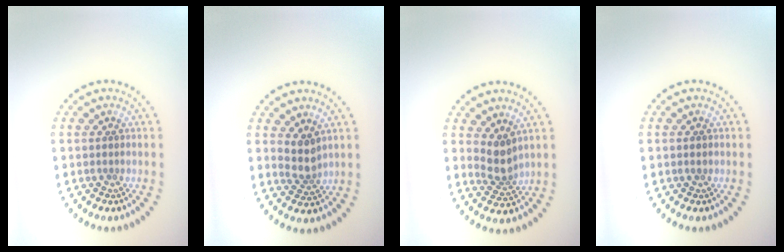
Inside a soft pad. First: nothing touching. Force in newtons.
{"total": 2.2, "press": 1.8, "slide": 1.3}
{"total": 2.6, "press": 2.0, "slide": 1.7}
{"total": 0.8, "press": 0.8, "slide": 0.1}